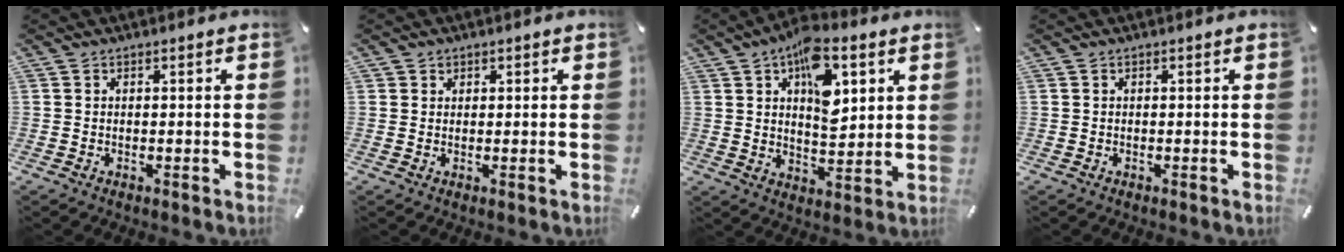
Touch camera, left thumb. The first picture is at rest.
{"total": 1.2, "force": [0.6, 1.0, 0.2], "torque": [0.004, -0.001, 0.009]}
{"total": 13.5, "force": [6.1, 7.4, 9.5], "torque": [-0.131, -0.020, 0.102]}
{"total": 0.0}